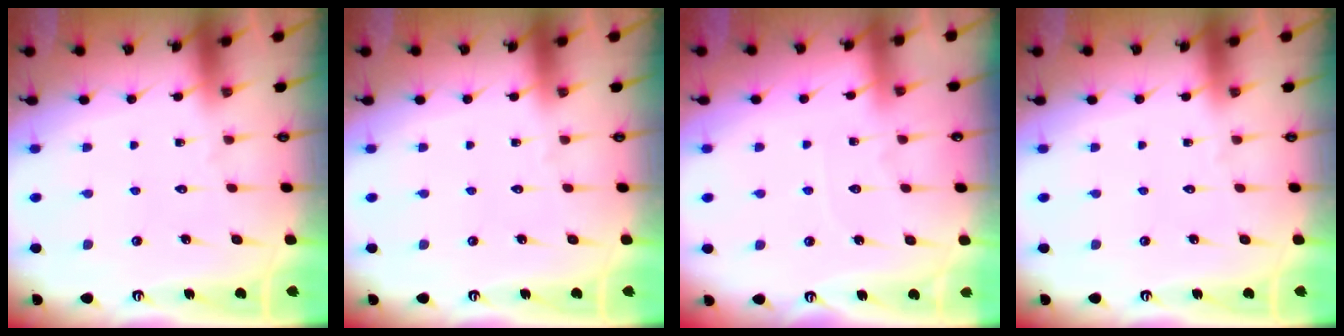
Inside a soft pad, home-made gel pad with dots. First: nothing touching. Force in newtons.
{"total": 0.0}
{"total": 3.4, "press": 3.4, "slide": 0.5}
{"total": 0.0}